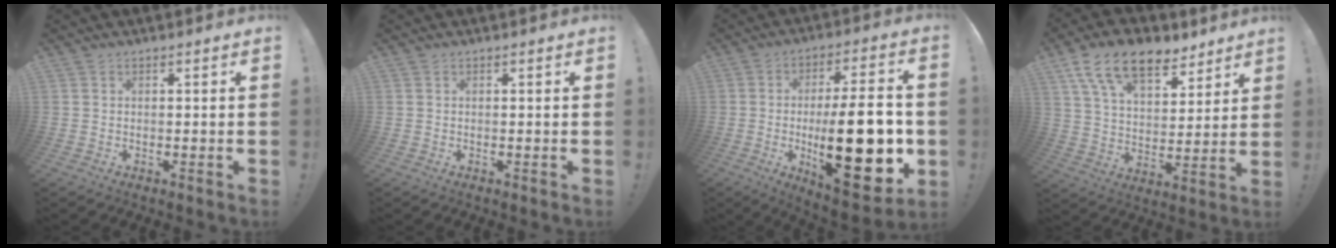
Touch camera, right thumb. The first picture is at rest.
{"total": 0.0}
{"total": 28.2, "force": [-4.0, 10.1, 26.0], "torque": [-0.410, 0.005, -0.052]}
{"total": 16.7, "force": [10.5, 9.0, 9.3], "torque": [-0.153, -0.061, 0.190]}